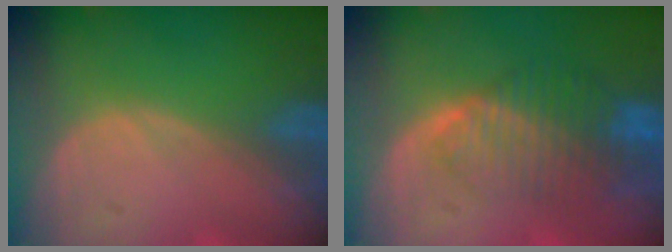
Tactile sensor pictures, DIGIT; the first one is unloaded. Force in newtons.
{"total": 8.4, "press": 7.2, "slide": 4.2}